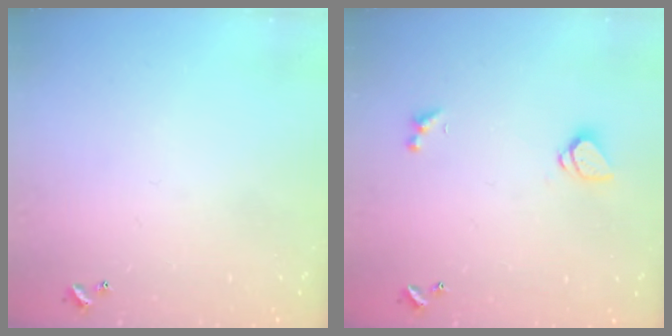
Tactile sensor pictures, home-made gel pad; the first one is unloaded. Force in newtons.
{"total": 1.3, "press": 1.2, "slide": 0.4}